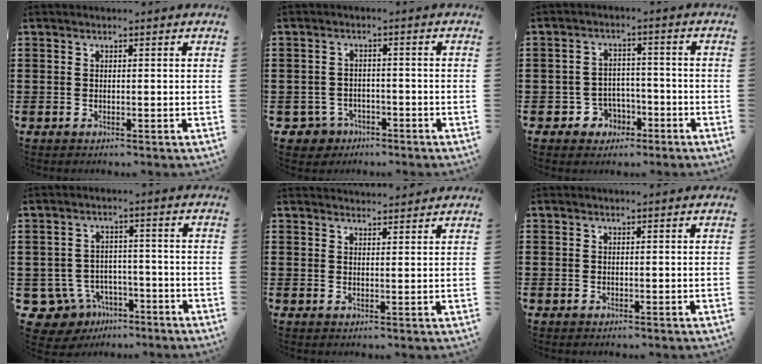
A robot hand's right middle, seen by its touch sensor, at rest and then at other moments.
{"total": 2.9, "force": [-2.4, 1.6, 0.2], "torque": [-0.021, -0.001, -0.055]}
{"total": 4.1, "force": [-2.5, 3.2, 0.8], "torque": [-0.024, 0.011, -0.052]}
{"total": 6.3, "force": [-4.4, 4.3, 1.5], "torque": [-0.060, 0.012, -0.089]}
{"total": 2.0, "force": [1.9, 0.2, 0.0], "torque": [-0.005, 0.003, 0.038]}
{"total": 0.8, "force": [-0.2, 0.7, 0.0], "torque": [0.000, 0.006, -0.007]}